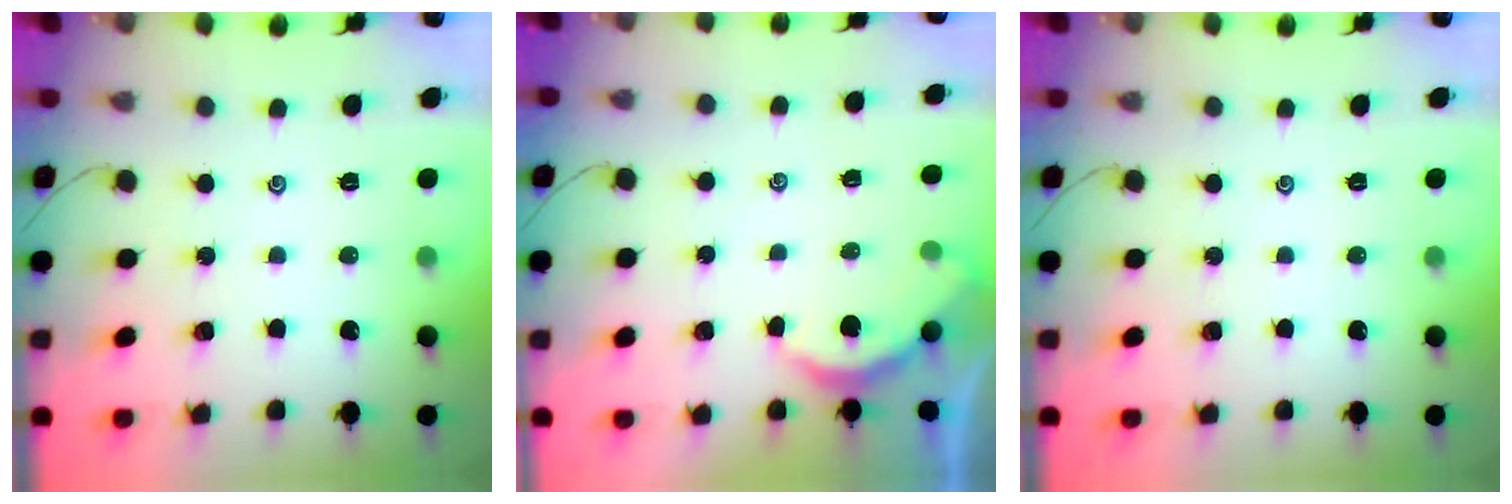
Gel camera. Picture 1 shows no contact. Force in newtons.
{"total": 2.5, "press": 2.5, "slide": 0.4}
{"total": 0.0}